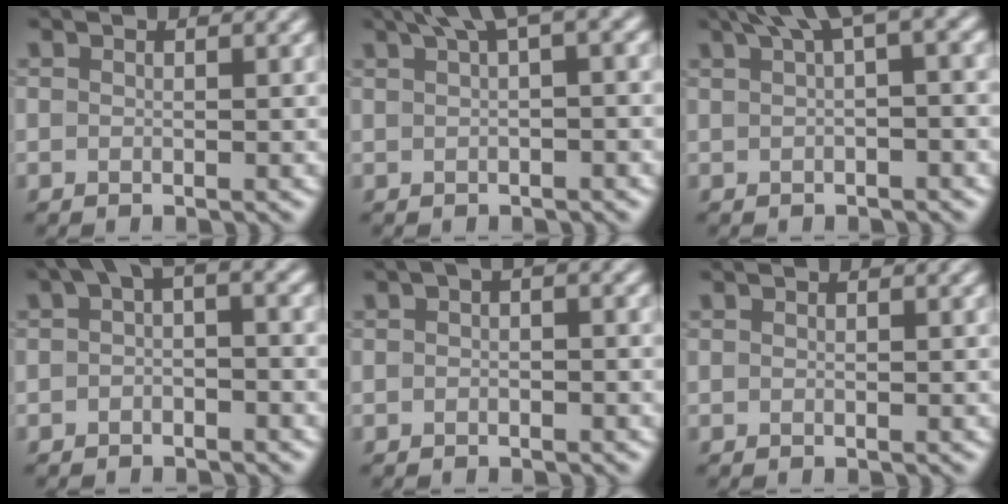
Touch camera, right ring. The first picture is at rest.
{"total": 3.5, "force": [1.6, 0.5, 3.0], "torque": [-0.037, 0.015, 0.021]}
{"total": 3.9, "force": [1.7, 0.8, 3.4], "torque": [-0.041, 0.016, 0.022]}
{"total": 2.8, "force": [0.3, 1.4, 2.5], "torque": [-0.035, 0.016, -0.006]}
{"total": 1.1, "force": [0.1, 0.5, 1.0], "torque": [-0.021, 0.005, -0.005]}
{"total": 0.0}